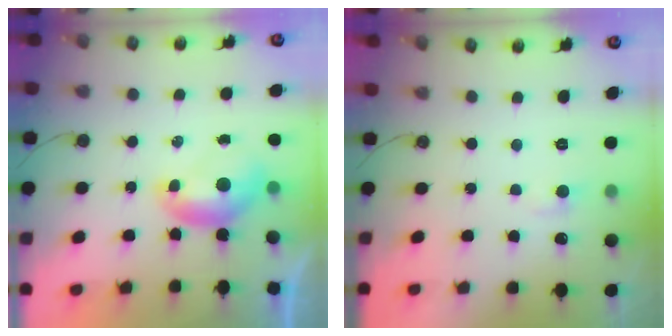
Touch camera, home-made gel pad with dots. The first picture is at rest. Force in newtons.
{"total": 0.8, "press": 0.0, "slide": 0.8}